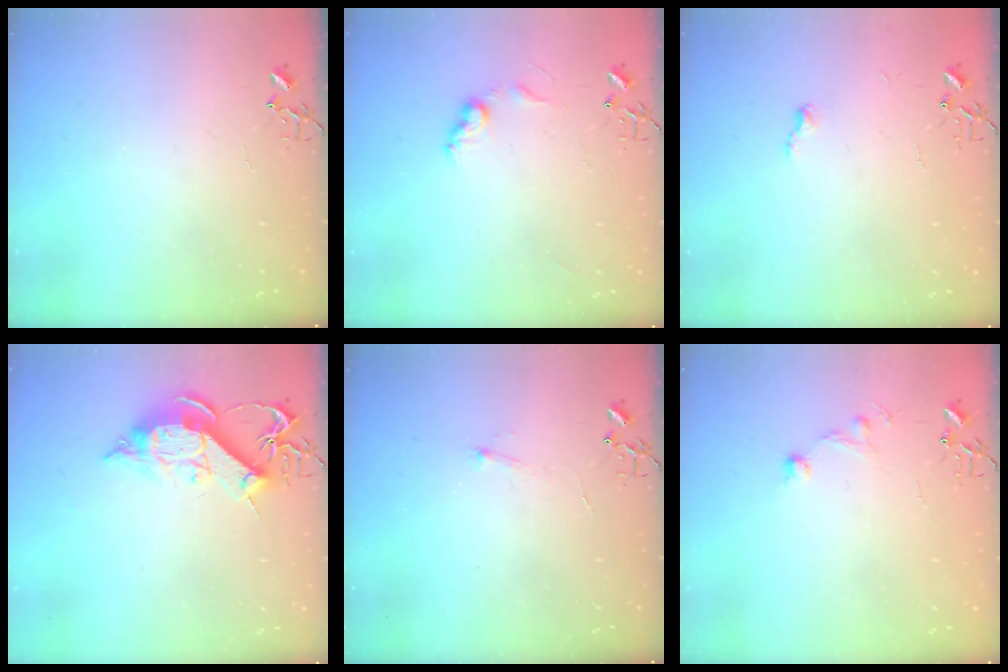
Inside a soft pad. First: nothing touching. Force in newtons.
{"total": 7.9, "press": 7.9, "slide": 0.5}
{"total": 4.7, "press": 4.7, "slide": 0.7}
{"total": 13.2, "press": 13.1, "slide": 1.5}
{"total": 4.1, "press": 4.0, "slide": 0.6}
{"total": 9.6, "press": 9.6, "slide": 0.8}